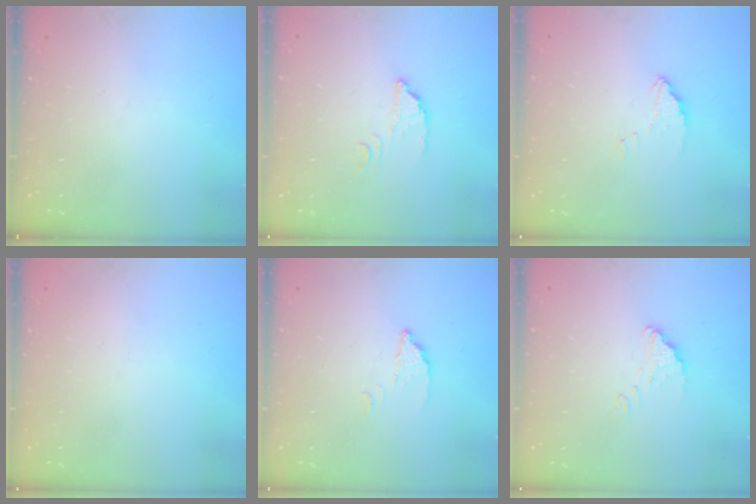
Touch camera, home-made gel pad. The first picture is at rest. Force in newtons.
{"total": 3.4, "press": 3.4, "slide": 0.2}
{"total": 2.5, "press": 2.5, "slide": 0.2}
{"total": 2.3, "press": 2.3, "slide": 0.1}
{"total": 2.8, "press": 2.7, "slide": 0.2}
{"total": 1.9, "press": 1.9, "slide": 0.0}